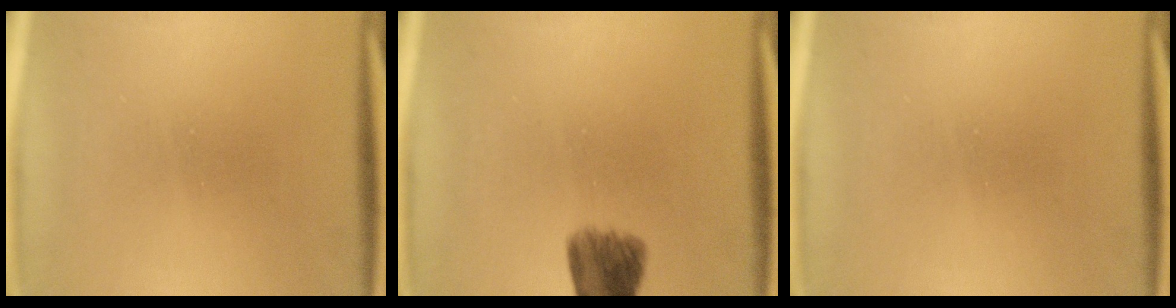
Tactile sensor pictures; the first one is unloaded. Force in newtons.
{"total": 6.4}
{"total": 0.0}